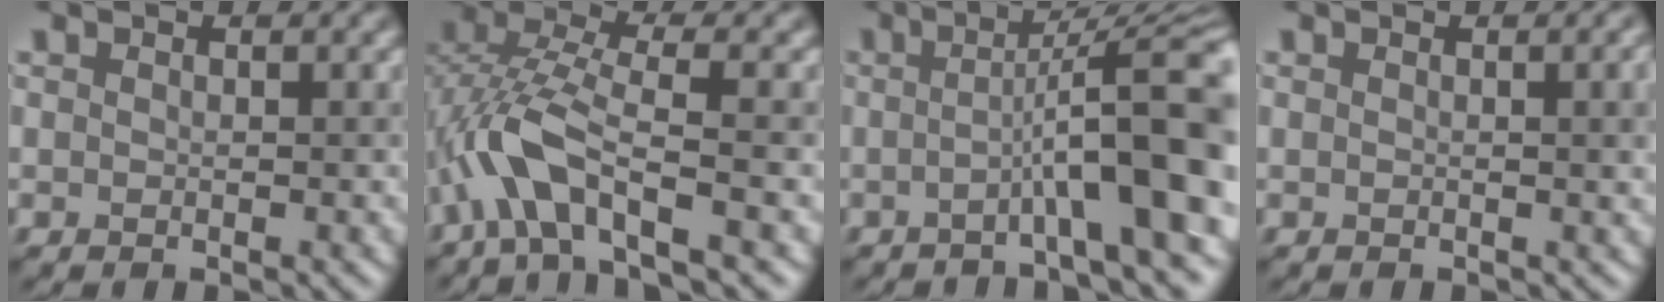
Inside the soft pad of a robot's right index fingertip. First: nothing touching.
{"total": 5.3, "force": [-2.3, 1.7, 4.5], "torque": [-0.098, 0.009, -0.049]}
{"total": 9.4, "force": [-1.3, 1.4, 9.2], "torque": [-0.112, 0.019, -0.030]}
{"total": 3.6, "force": [0.4, 1.5, 3.2], "torque": [-0.013, 0.011, -0.002]}